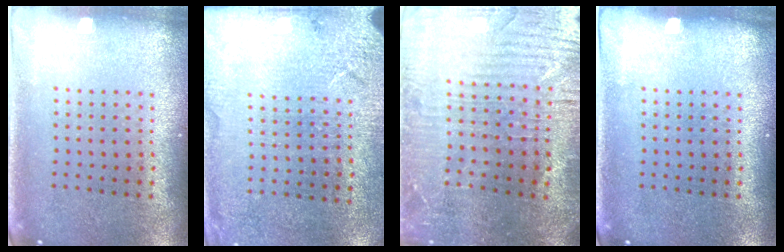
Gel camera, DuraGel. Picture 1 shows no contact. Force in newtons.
{"total": 2.6, "press": 2.5, "slide": 0.7}
{"total": 2.2, "press": 2.2, "slide": 0.5}
{"total": 0.0}